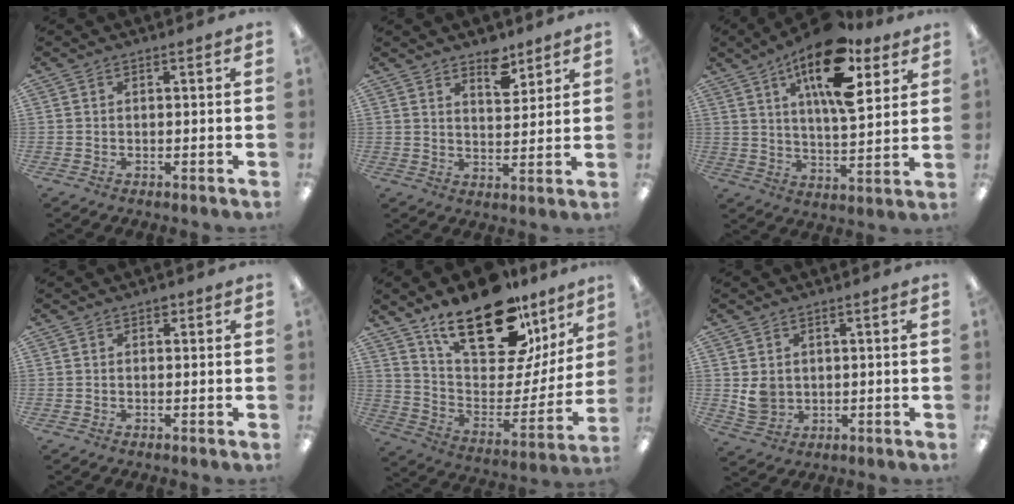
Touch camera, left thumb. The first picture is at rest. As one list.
[{"total": 6.3, "force": [5.0, 2.9, 2.5], "torque": [-0.013, -0.035, 0.083]}, {"total": 19.0, "force": [10.9, 7.5, 13.7], "torque": [-0.218, -0.046, 0.175]}, {"total": 1.2, "force": [0.7, 0.8, 0.6], "torque": [-0.005, 0.001, 0.010]}, {"total": 25.3, "force": [17.5, 10.8, 14.8], "torque": [-0.223, -0.118, 0.304]}, {"total": 4.5, "force": [1.3, 4.0, 1.7], "torque": [-0.022, 0.002, 0.026]}]